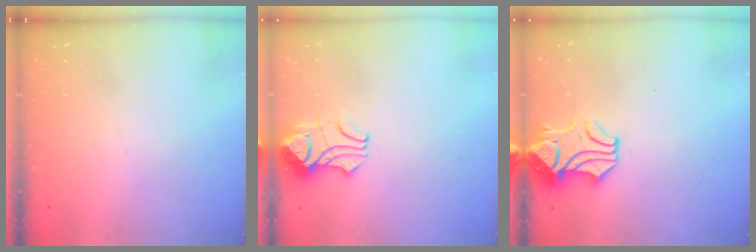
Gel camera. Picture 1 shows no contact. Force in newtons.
{"total": 3.8, "press": 3.7, "slide": 0.9}
{"total": 1.7, "press": 1.4, "slide": 1.0}